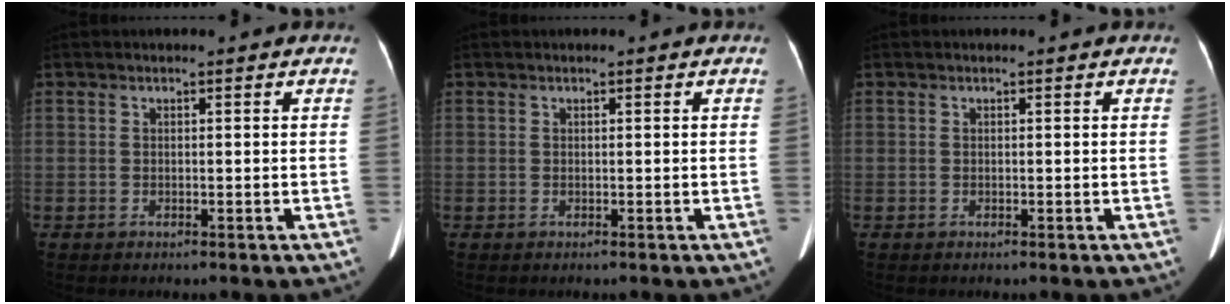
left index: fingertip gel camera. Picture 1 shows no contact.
{"total": 0.0}
{"total": 0.0}